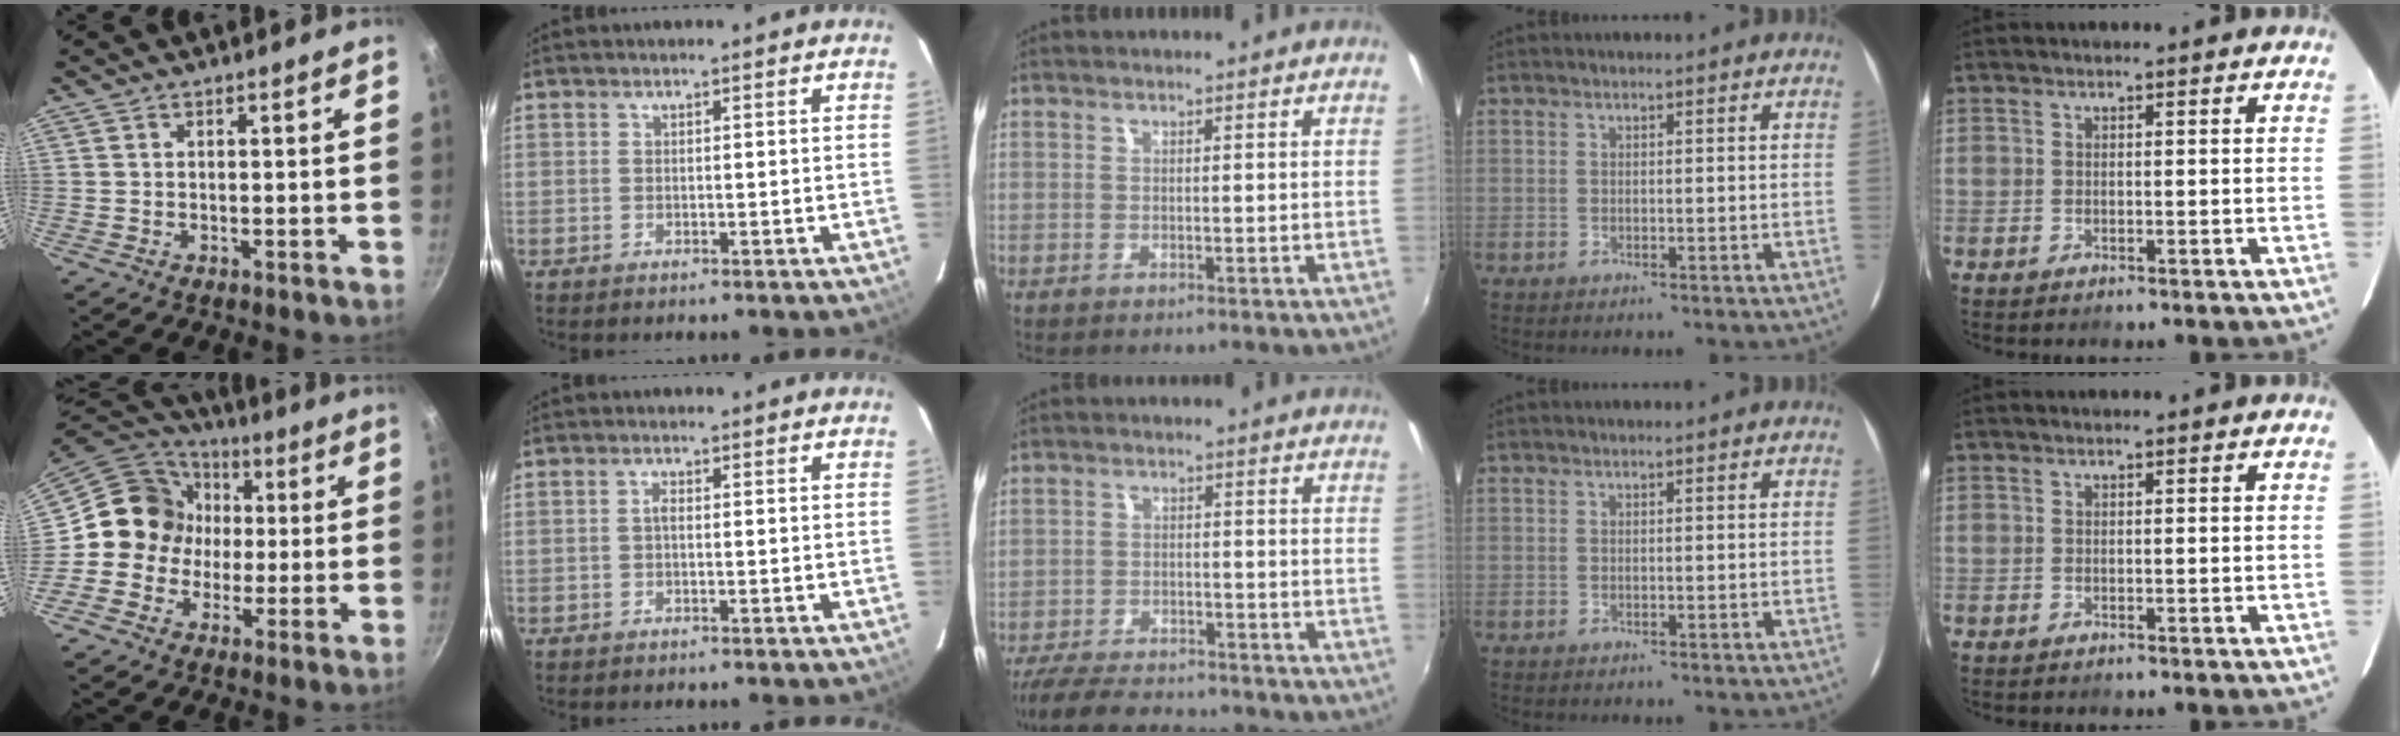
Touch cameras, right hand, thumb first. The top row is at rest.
{"thumb": {"total": 13.0, "force": [0.1, 12.1, 4.7], "torque": [-0.031, 0.030, -0.018]}, "index": {"total": 1.0, "force": [-0.1, 0.5, 0.9], "torque": [-0.018, 0.006, -0.004]}, "middle": {"total": 12.8, "force": [-11.1, 3.8, 5.1], "torque": [-0.129, -0.012, -0.178]}}